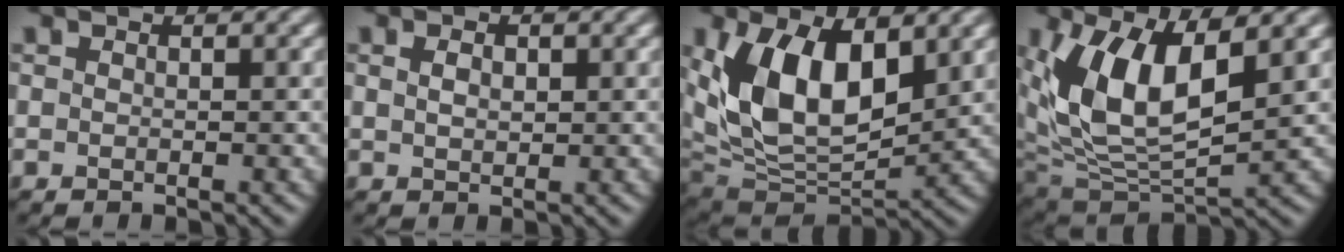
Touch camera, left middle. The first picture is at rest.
{"total": 1.5, "force": [0.5, 0.9, 1.1], "torque": [-0.016, -0.002, 0.014]}
{"total": 10.9, "force": [3.0, 6.0, 8.6], "torque": [-0.160, -0.008, 0.046]}
{"total": 8.9, "force": [3.0, 4.3, 7.2], "torque": [-0.149, -0.014, 0.054]}